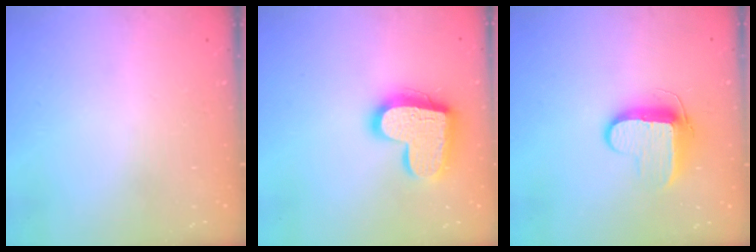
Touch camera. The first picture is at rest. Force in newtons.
{"total": 18.0, "press": 17.9, "slide": 1.6}
{"total": 9.9, "press": 9.8, "slide": 0.5}